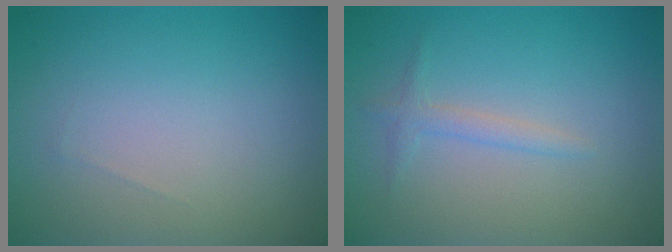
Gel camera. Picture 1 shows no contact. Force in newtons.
{"total": 1.3, "press": 1.3, "slide": 0.0}